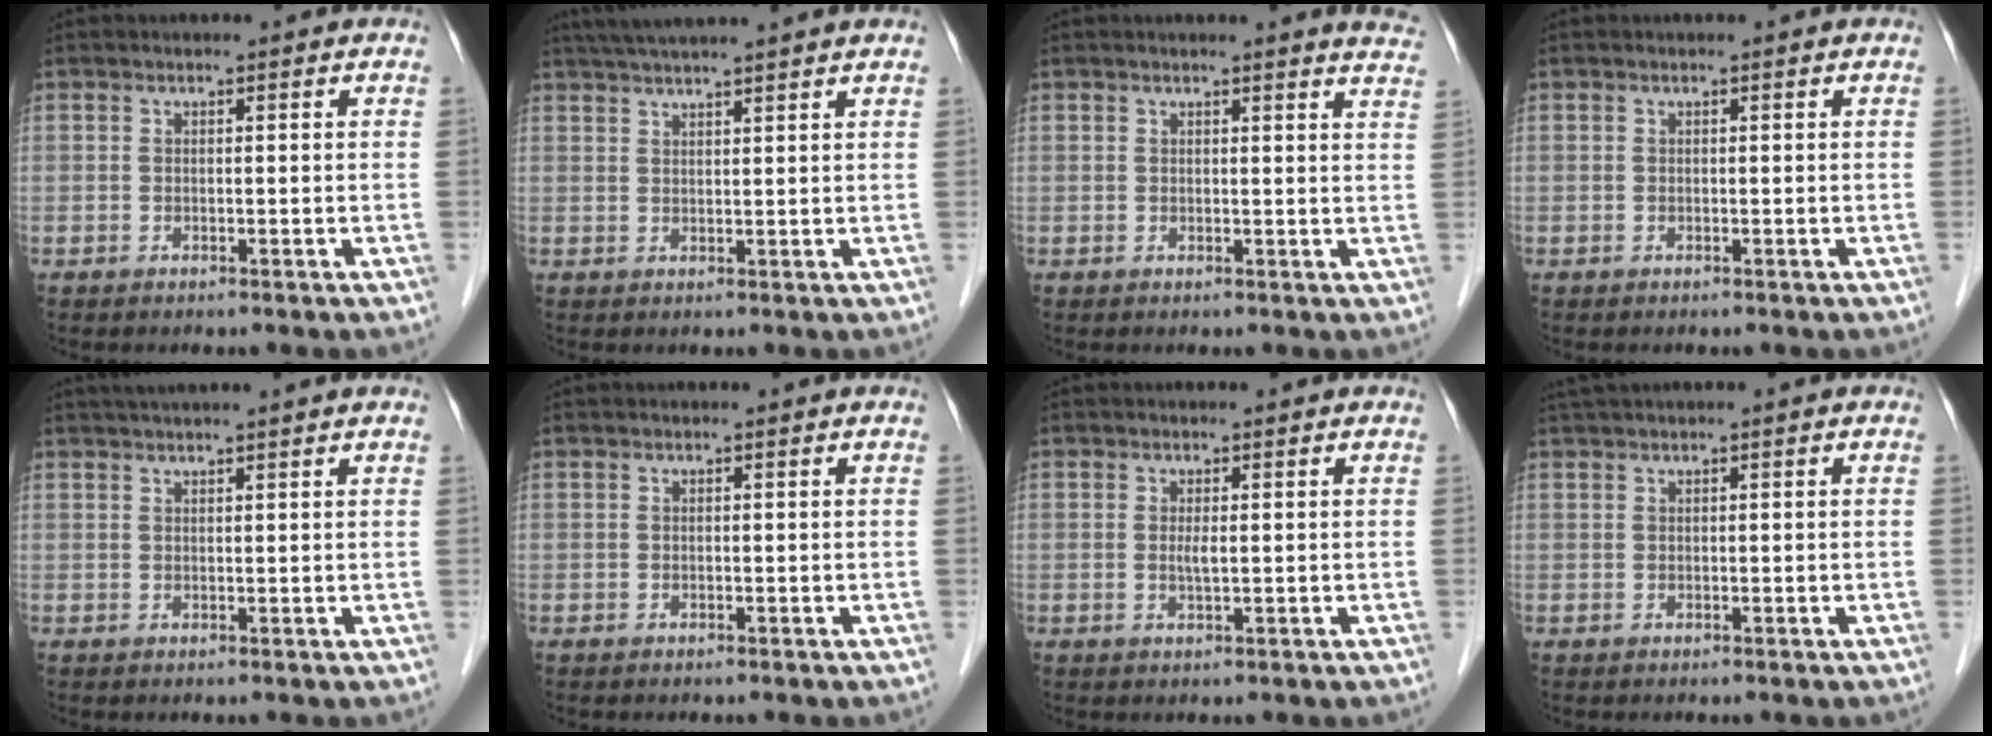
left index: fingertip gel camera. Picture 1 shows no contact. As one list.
[{"total": 8.5, "force": [7.4, -0.9, 4.1], "torque": [-0.068, 0.034, 0.107]}, {"total": 5.6, "force": [5.4, 0.0, 1.6], "torque": [-0.012, -0.025, 0.029]}, {"total": 0.0}, {"total": 5.0, "force": [4.3, -0.7, 2.5], "torque": [-0.033, 0.031, 0.065]}, {"total": 0.0}, {"total": 1.4, "force": [0.1, 0.2, 1.4], "torque": [-0.032, -0.002, 0.003]}, {"total": 1.4, "force": [0.9, 0.0, 1.1], "torque": [-0.030, 0.021, 0.023]}]